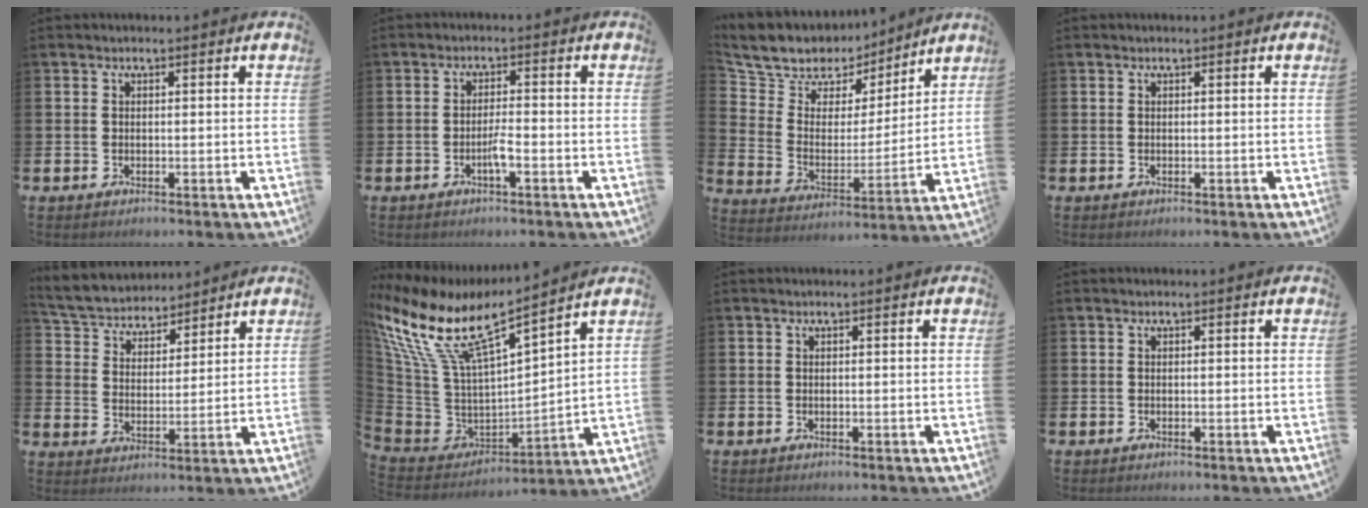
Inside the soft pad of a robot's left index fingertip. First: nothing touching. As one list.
[{"total": 2.1, "force": [-1.3, 0.2, 1.6], "torque": [-0.033, 0.002, -0.023]}, {"total": 9.8, "force": [8.6, 4.4, 1.2], "torque": [-0.083, -0.059, 0.157]}, {"total": 0.0}, {"total": 4.8, "force": [4.6, 1.4, -0.3], "torque": [-0.022, -0.036, 0.079]}, {"total": 10.2, "force": [8.1, 2.7, 5.7], "torque": [-0.153, -0.069, 0.136]}, {"total": 0.0}, {"total": 0.0}]